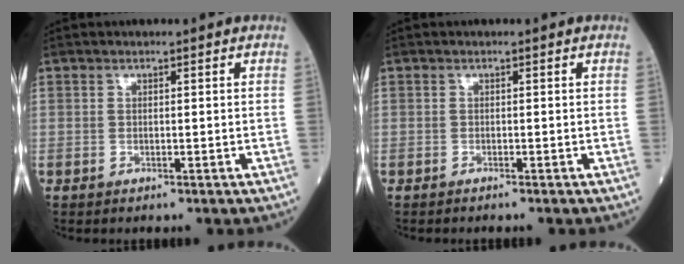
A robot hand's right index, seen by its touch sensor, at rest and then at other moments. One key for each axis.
{"total": 0.9, "fx": -0.8, "fy": -0.2, "fz": 0.4, "tx": -0.006, "ty": 0.000, "tz": -0.013}